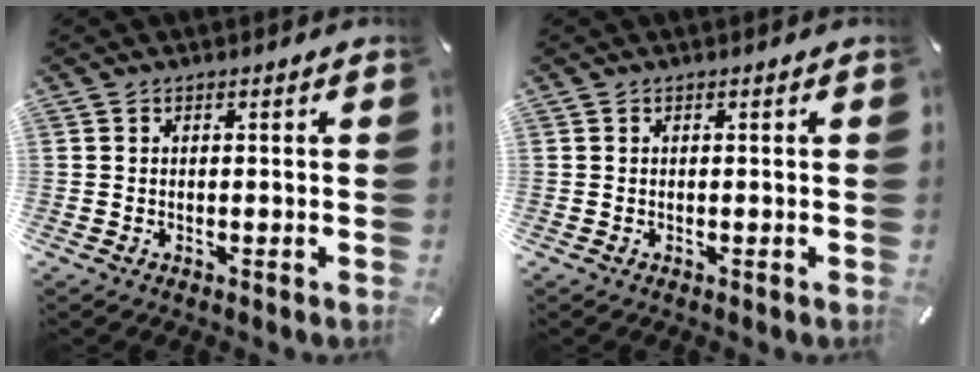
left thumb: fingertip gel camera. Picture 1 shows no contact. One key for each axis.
{"total": 0.0}